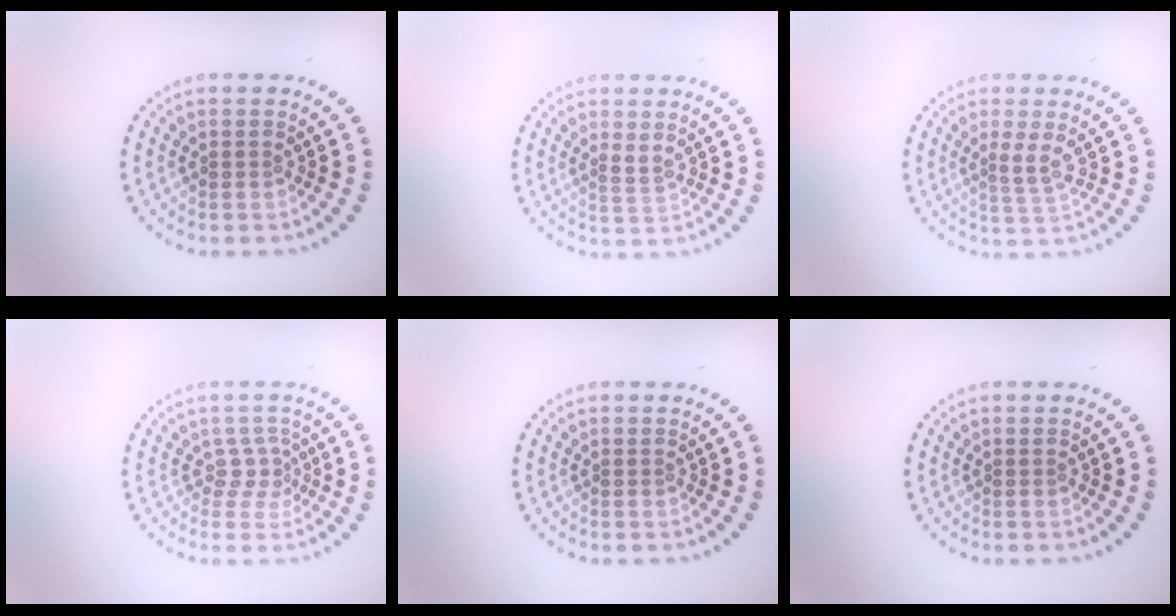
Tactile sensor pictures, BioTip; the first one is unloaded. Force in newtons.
{"total": 1.2, "press": 0.9, "slide": 0.8}
{"total": 1.9, "press": 1.3, "slide": 1.4}
{"total": 1.8, "press": 1.2, "slide": 1.3}
{"total": 0.0}
{"total": 0.0}